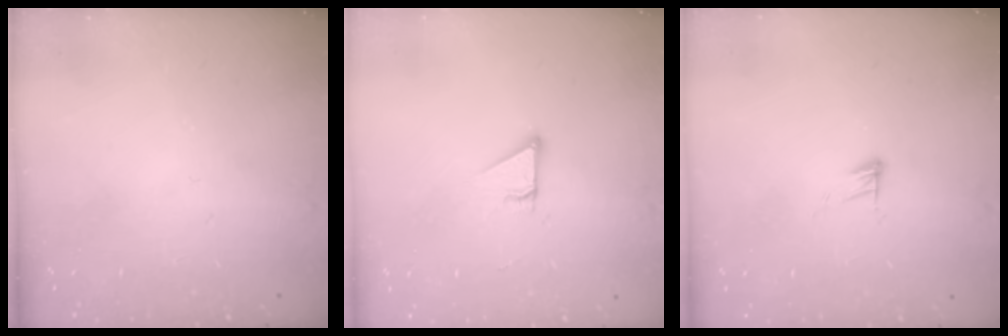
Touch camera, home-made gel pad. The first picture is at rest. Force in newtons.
{"total": 2.9, "press": 2.9, "slide": 0.1}
{"total": 5.2, "press": 5.1, "slide": 0.4}